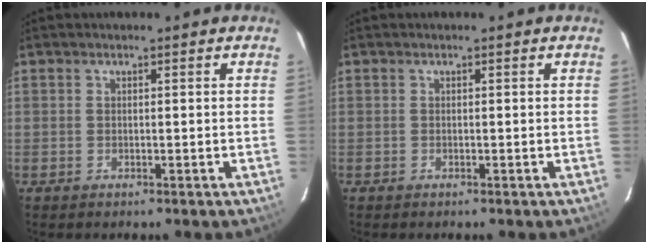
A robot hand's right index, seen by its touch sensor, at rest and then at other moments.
{"total": 0.0}